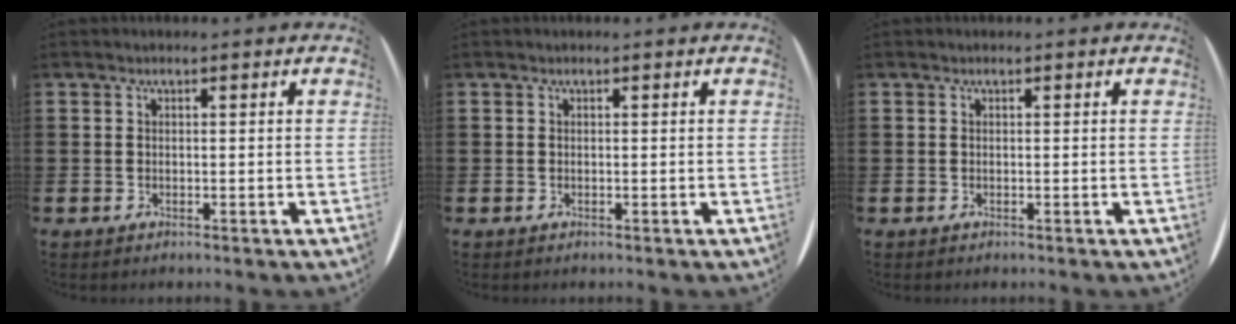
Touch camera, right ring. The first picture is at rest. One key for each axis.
{"total": 0.0}
{"total": 0.0}